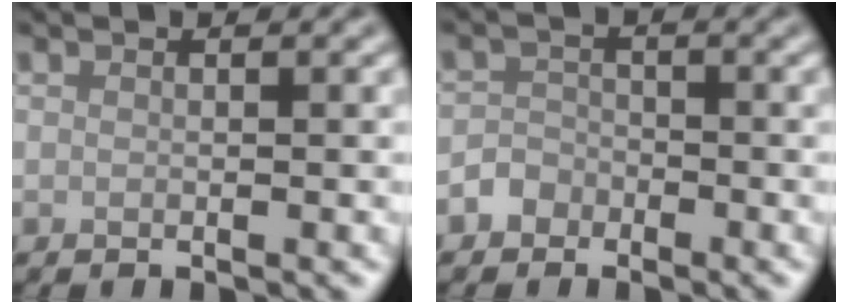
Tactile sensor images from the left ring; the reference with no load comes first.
{"total": 1.6, "force": [-1.1, 1.2, 0.1], "torque": [0.006, 0.010, -0.024]}